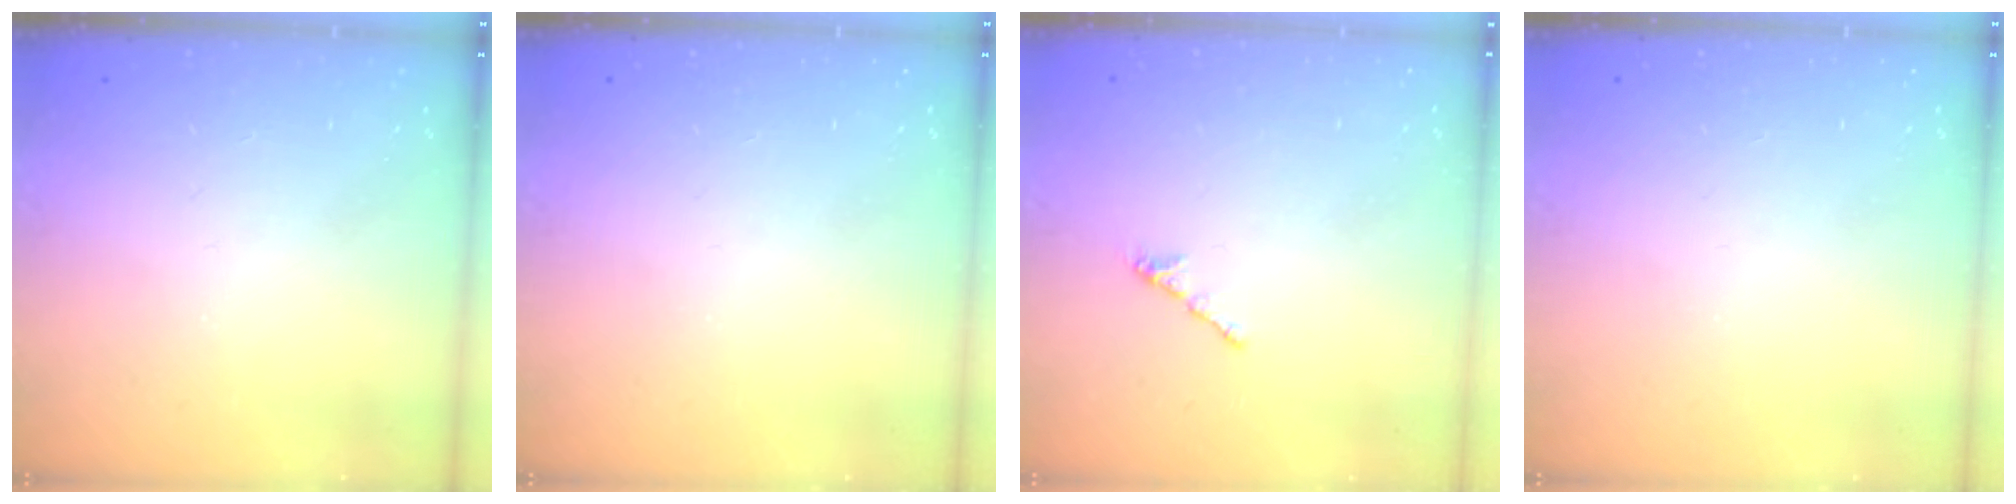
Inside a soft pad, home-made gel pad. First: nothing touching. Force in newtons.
{"total": 0.0}
{"total": 1.7, "press": 1.6, "slide": 0.5}
{"total": 0.0}